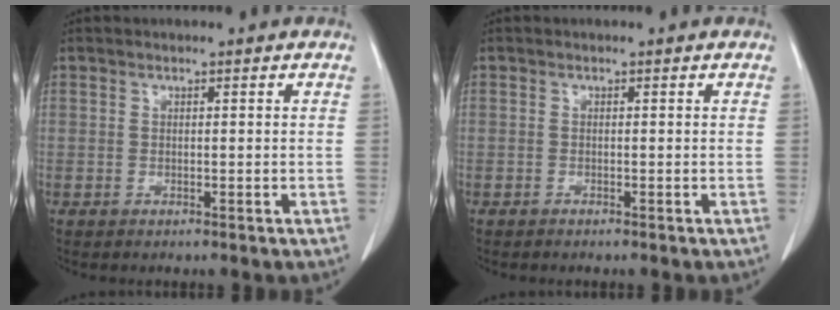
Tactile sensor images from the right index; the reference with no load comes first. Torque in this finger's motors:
{"motor_torque": [-0.21, 0.11, -0.03, 0.00]}